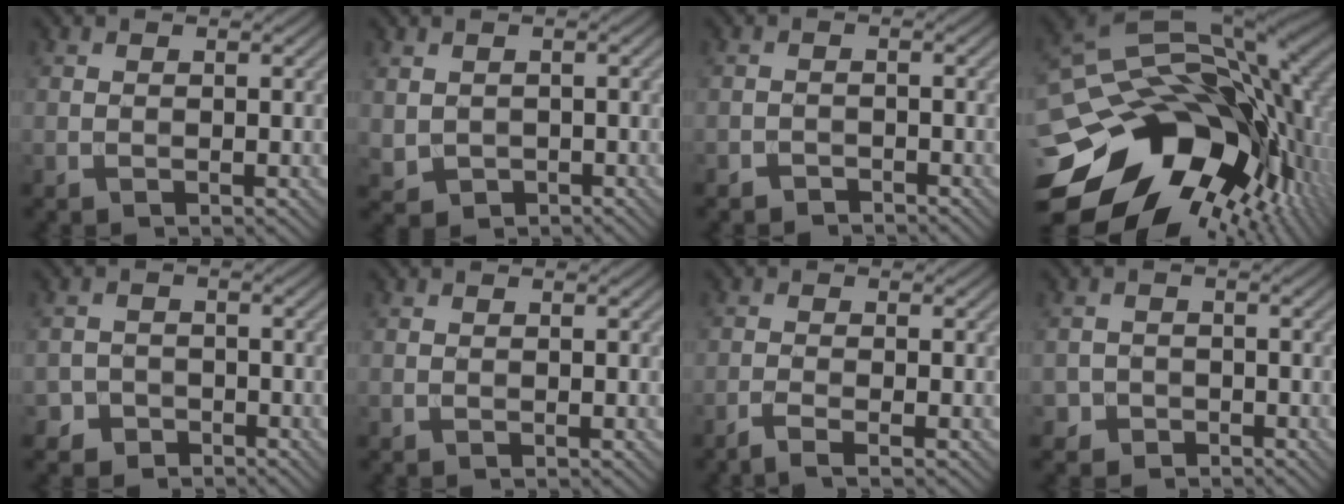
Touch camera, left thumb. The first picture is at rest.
{"total": 1.5, "force": [0.3, 1.4, 0.5], "torque": [-0.023, -0.004, 0.013]}
{"total": 1.3, "force": [-1.2, 0.2, -0.3], "torque": [0.006, 0.001, -0.025]}
{"total": 20.2, "force": [-6.8, 13.7, 13.1], "torque": [-0.261, -0.026, -0.099]}
{"total": 2.3, "force": [-1.7, 1.5, -0.2], "torque": [0.012, 0.007, -0.036]}
{"total": 0.0}
{"total": 2.3, "force": [-1.7, 0.1, 1.5], "torque": [-0.031, 0.005, -0.043]}
{"total": 1.7, "force": [-1.2, 1.2, -0.3], "torque": [0.010, 0.000, -0.026]}